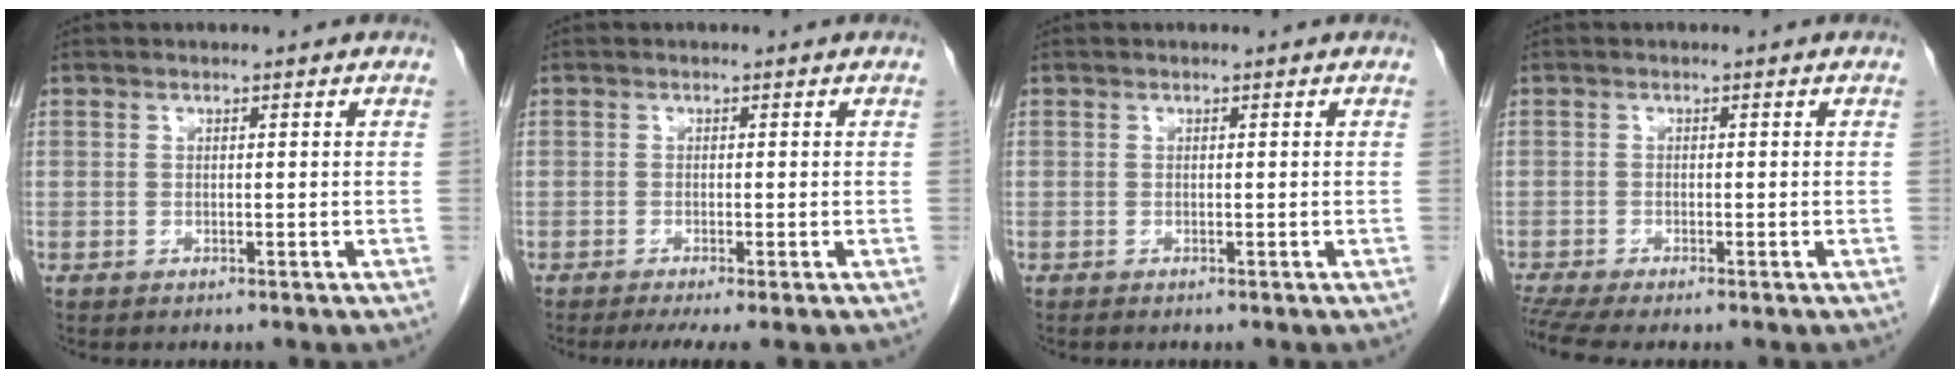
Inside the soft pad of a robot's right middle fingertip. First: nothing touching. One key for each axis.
{"total": 3.7, "fx": -2.5, "fy": 0.2, "fz": 2.7, "tx": -0.040, "ty": -0.011, "tz": -0.039}
{"total": 0.0}
{"total": 3.8, "fx": -3.1, "fy": 0.1, "fz": 2.1, "tx": -0.039, "ty": -0.007, "tz": -0.059}